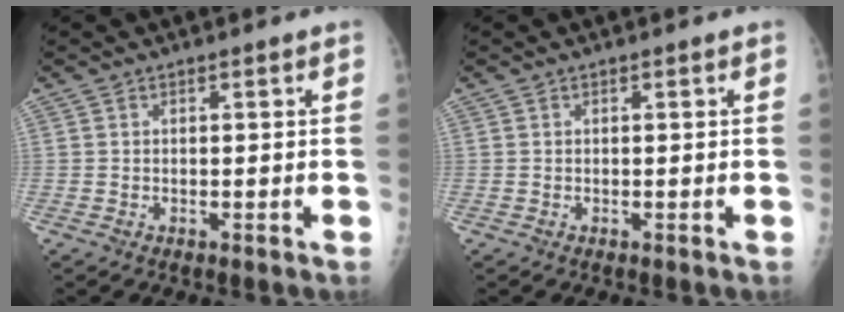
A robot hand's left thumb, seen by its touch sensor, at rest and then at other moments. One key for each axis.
{"total": 0.0}